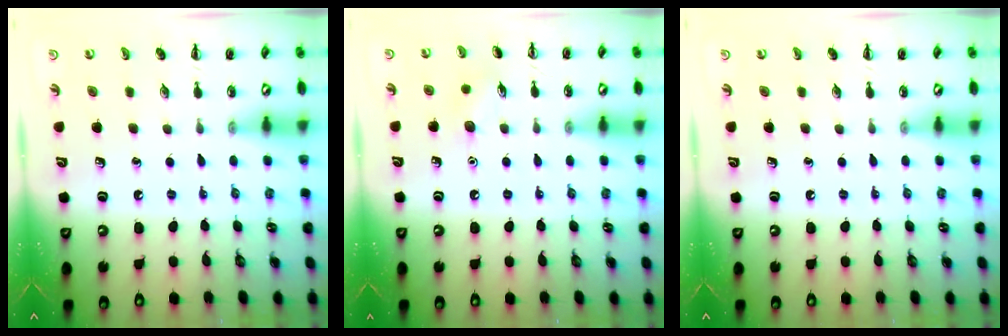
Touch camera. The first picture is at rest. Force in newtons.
{"total": 6.2, "press": 6.1, "slide": 1.4}
{"total": 0.0}